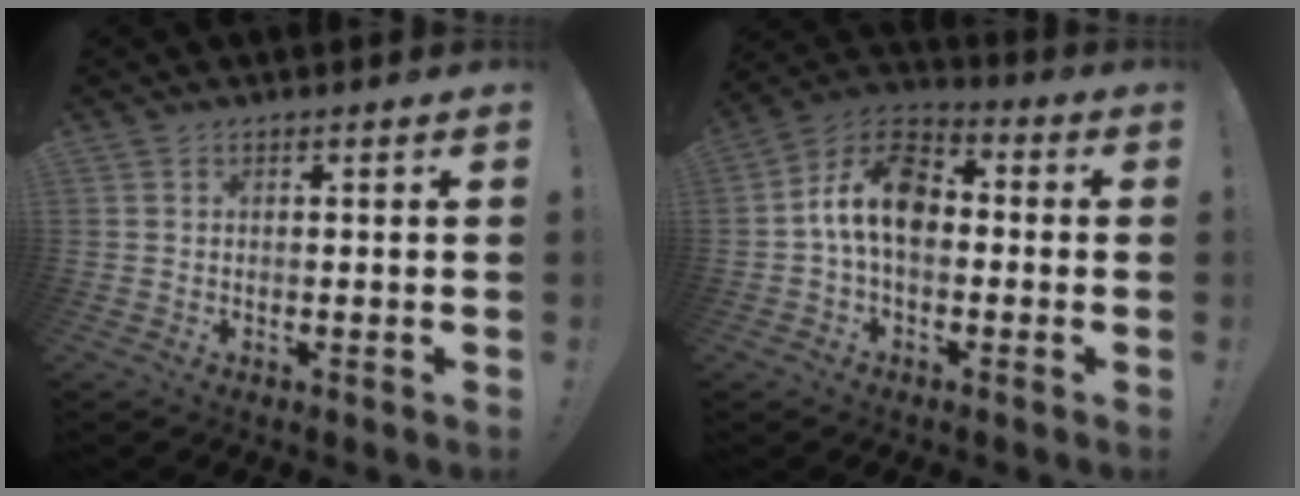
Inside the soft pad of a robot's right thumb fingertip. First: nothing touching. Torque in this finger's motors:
{"motor_torque": [1.58, 1.58, 0.21, -0.06, 0.07]}